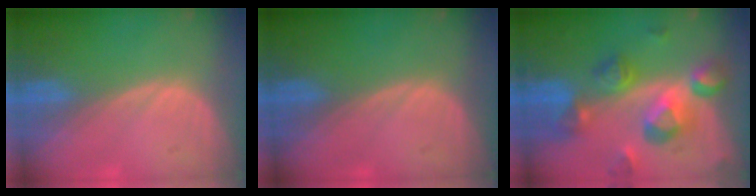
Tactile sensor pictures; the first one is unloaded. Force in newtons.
{"total": 0.0}
{"total": 10.4, "press": 9.3, "slide": 4.8}